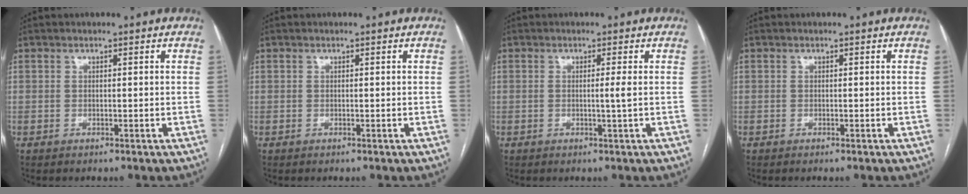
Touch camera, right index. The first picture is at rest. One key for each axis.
{"total": 0.0}
{"total": 1.5, "fx": -0.1, "fy": -0.5, "fz": 1.4, "tx": -0.024, "ty": -0.001, "tz": -0.003}
{"total": 0.0}